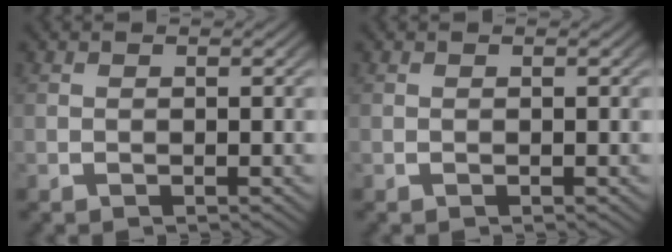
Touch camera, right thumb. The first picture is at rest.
{"total": 0.0}